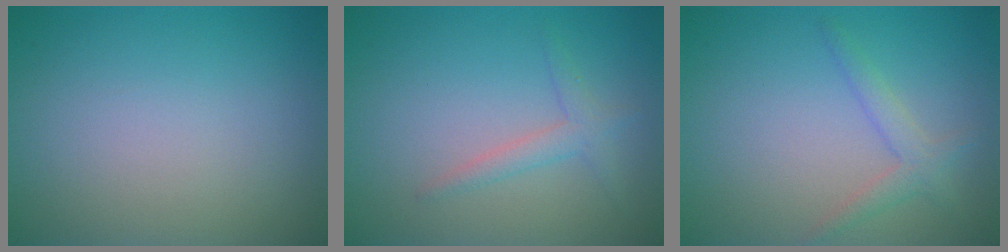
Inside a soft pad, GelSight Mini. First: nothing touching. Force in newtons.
{"total": 1.6, "press": 1.6, "slide": 0.0}
{"total": 2.0, "press": 2.0, "slide": 0.1}